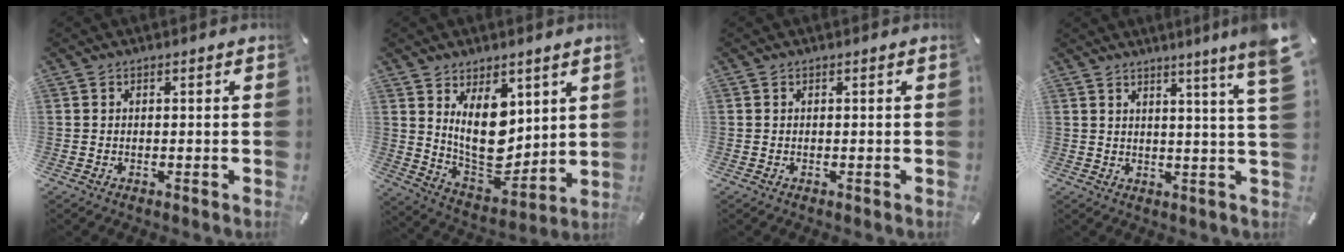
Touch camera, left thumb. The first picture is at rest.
{"total": 14.0, "force": [5.1, 9.0, 9.5], "torque": [-0.176, -0.046, 0.095]}
{"total": 0.0}
{"total": 8.6, "force": [4.9, -1.1, 7.0], "torque": [-0.109, -0.042, 0.074]}